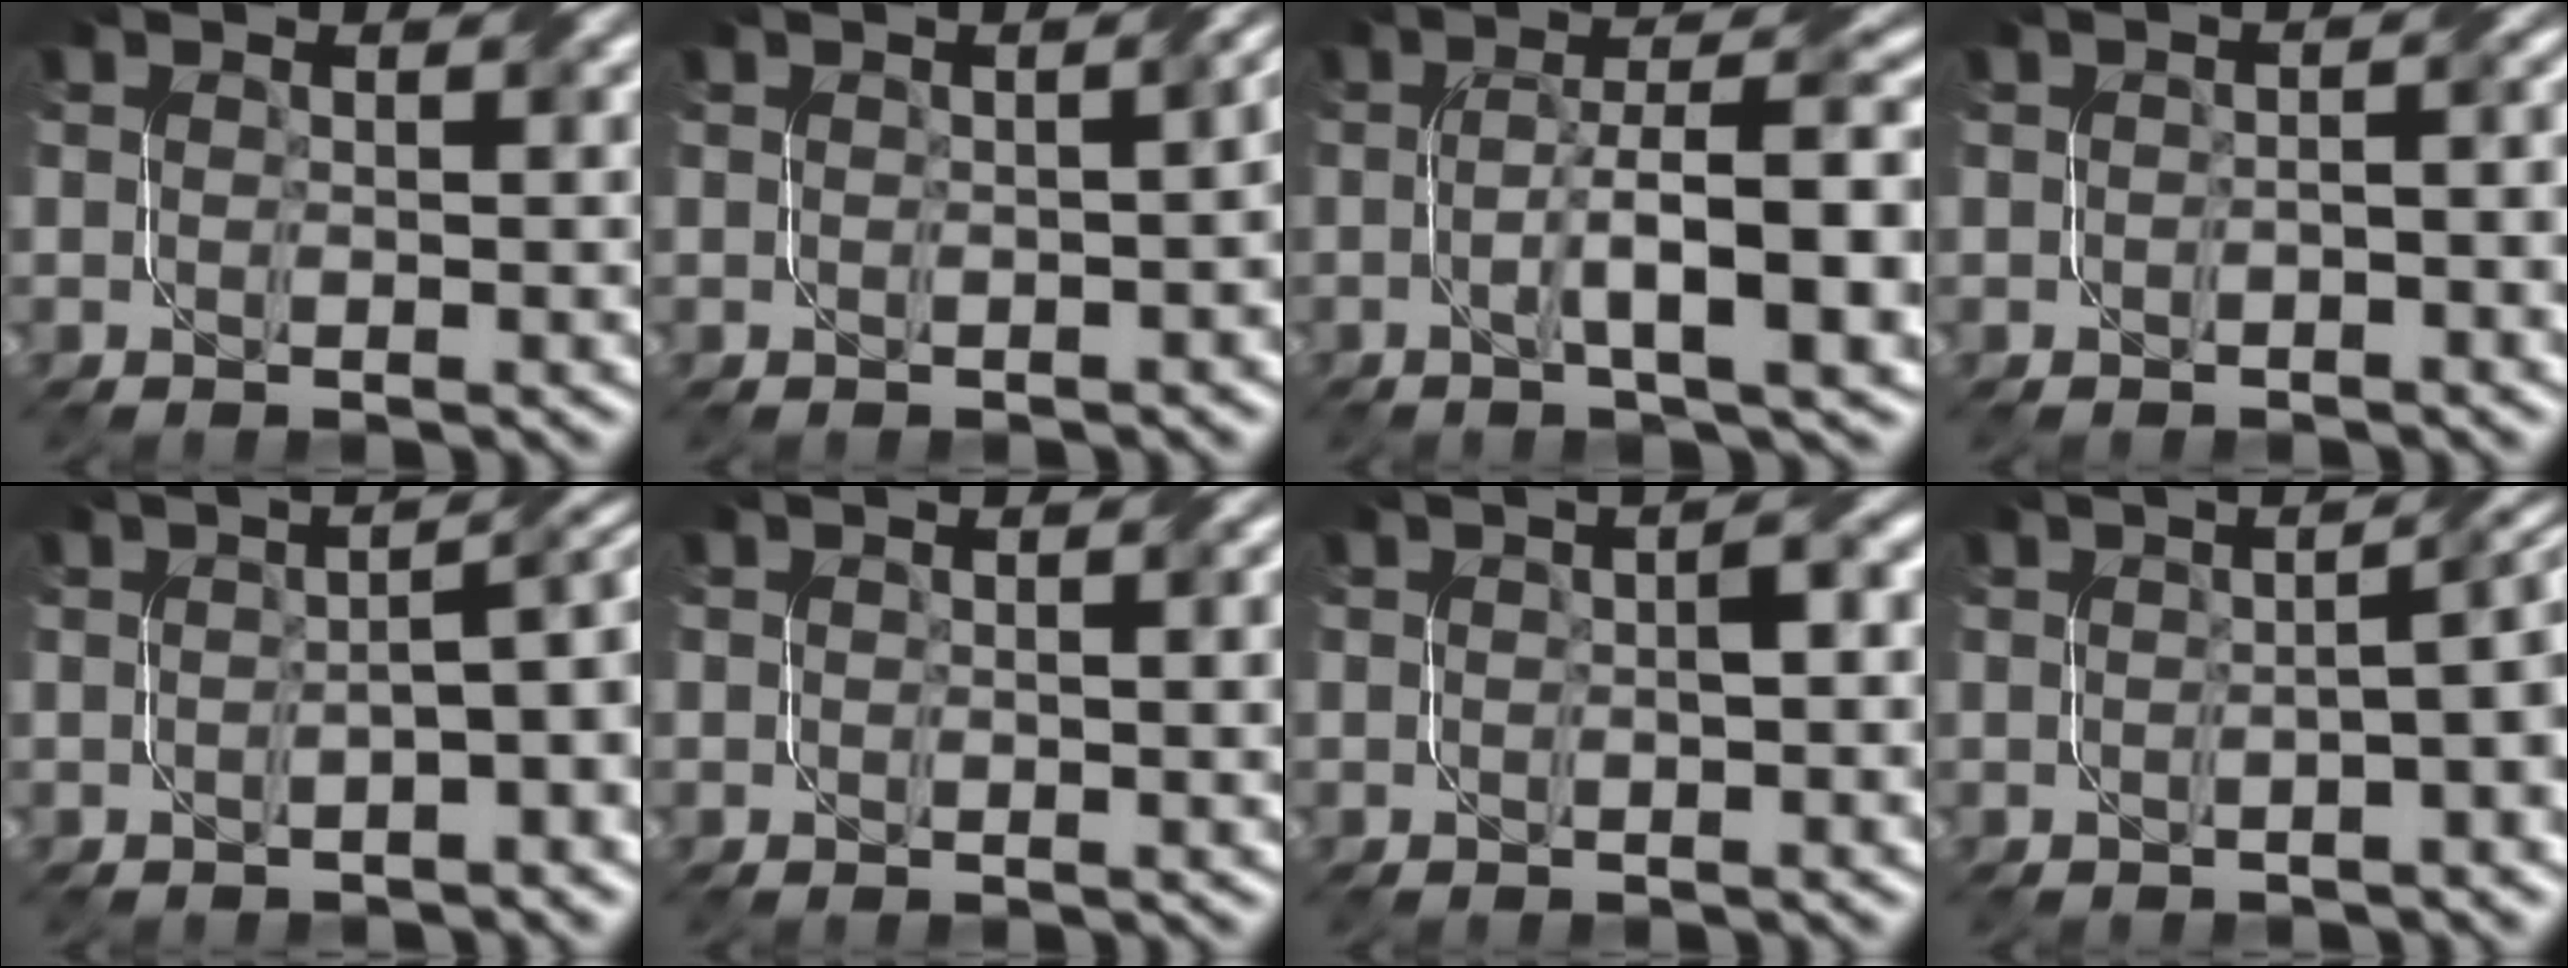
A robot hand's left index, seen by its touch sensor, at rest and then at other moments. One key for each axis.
{"total": 3.2, "fx": -0.4, "fy": 1.2, "fz": 2.9, "tx": -0.020, "ty": 0.006, "tz": 0.002}
{"total": 8.9, "fx": -1.1, "fy": 1.9, "fz": 8.6, "tx": -0.131, "ty": 0.015, "tz": -0.020}
{"total": 2.6, "fx": -0.4, "fy": 1.2, "fz": 2.3, "tx": -0.022, "ty": 0.002, "tz": -0.008}
{"total": 5.3, "fx": -0.8, "fy": 1.6, "fz": 4.9, "tx": -0.052, "ty": 0.013, "tz": -0.012}
{"total": 1.8, "fx": 0.3, "fy": 0.7, "fz": 1.6, "tx": -0.021, "ty": 0.004, "tz": 0.006}
{"total": 1.8, "fx": 0.0, "fy": 0.2, "fz": 1.8, "tx": -0.029, "ty": 0.009, "tz": -0.003}
{"total": 5.2, "fx": -0.3, "fy": 1.8, "fz": 4.8, "tx": -0.035, "ty": 0.016, "tz": -0.006}